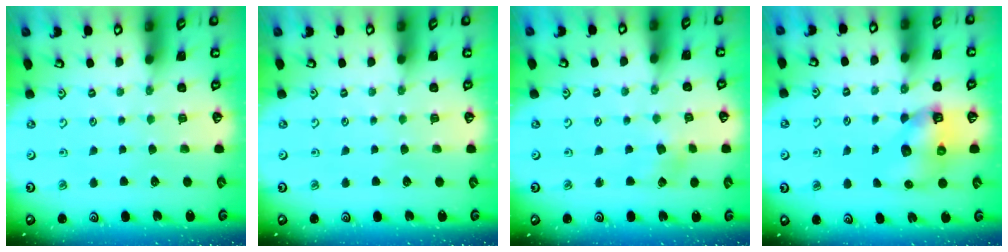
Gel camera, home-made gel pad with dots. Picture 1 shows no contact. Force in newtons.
{"total": 0.0}
{"total": 4.8, "press": 4.8, "slide": 0.6}
{"total": 8.2, "press": 8.1, "slide": 1.0}